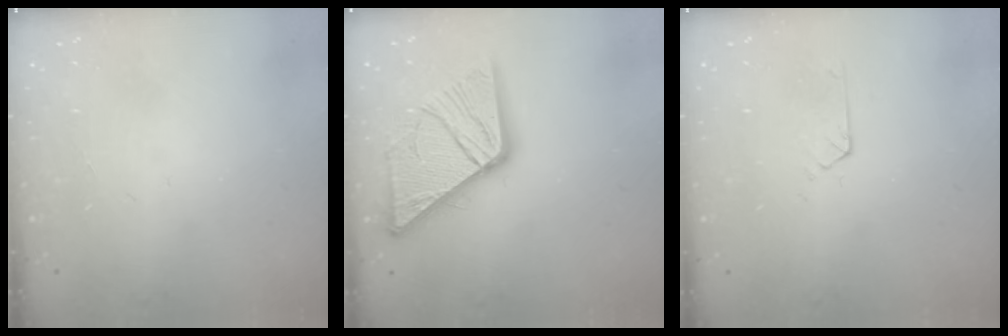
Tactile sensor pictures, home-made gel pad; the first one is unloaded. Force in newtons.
{"total": 15.7, "press": 15.6, "slide": 1.7}
{"total": 2.1, "press": 2.0, "slide": 0.3}